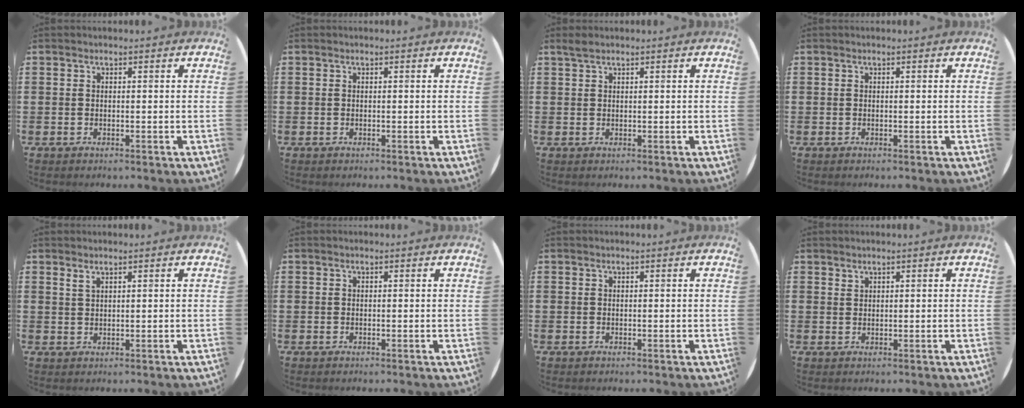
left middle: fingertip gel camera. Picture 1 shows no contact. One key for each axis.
{"total": 0.0}
{"total": 1.0, "fx": 0.9, "fy": 0.2, "fz": 0.4, "tx": -0.009, "ty": 0.003, "tz": 0.015}
{"total": 0.0}
{"total": 0.9, "fx": 0.8, "fy": 0.1, "fz": 0.4, "tx": -0.009, "ty": 0.001, "tz": 0.015}
{"total": 0.0}
{"total": 0.0}
{"total": 0.8, "fx": 0.8, "fy": 0.0, "fz": -0.1, "tx": 0.001, "ty": 0.000, "tz": 0.016}